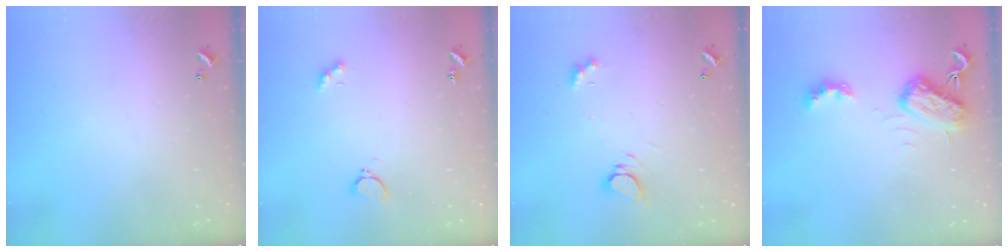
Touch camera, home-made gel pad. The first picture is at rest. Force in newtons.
{"total": 2.8, "press": 2.8, "slide": 0.6}
{"total": 5.6, "press": 5.6, "slide": 0.6}
{"total": 5.4, "press": 5.4, "slide": 0.5}